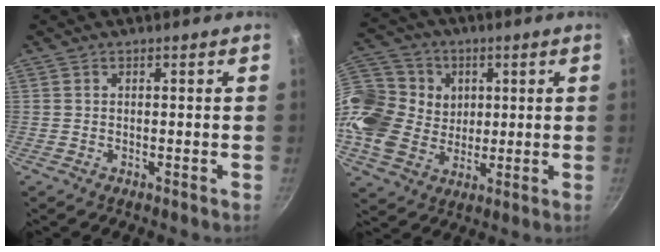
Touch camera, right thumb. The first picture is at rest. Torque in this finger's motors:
{"motor_torque": [0.13, 0.30, 0.04, -0.03, 0.10]}